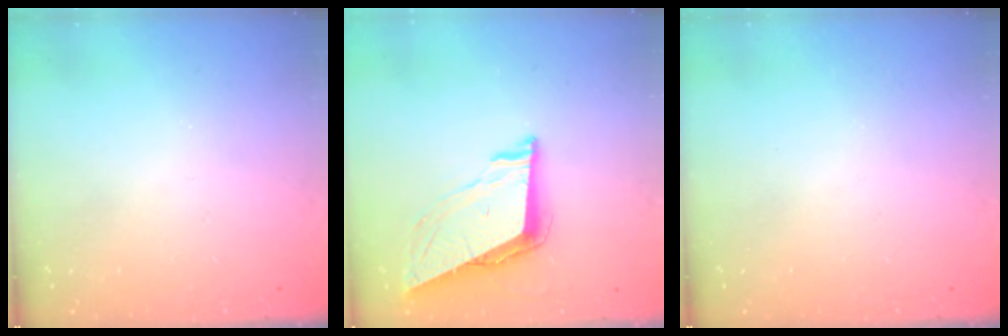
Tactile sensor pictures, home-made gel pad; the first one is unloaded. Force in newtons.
{"total": 9.3, "press": 8.8, "slide": 3.2}
{"total": 0.0}